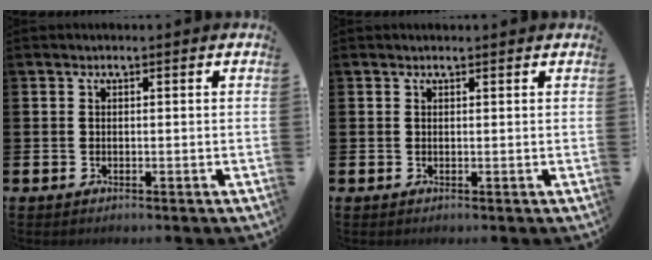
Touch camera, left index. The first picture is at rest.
{"total": 0.5, "force": [0.5, 0.0, 0.1], "torque": [0.008, -0.004, 0.007]}